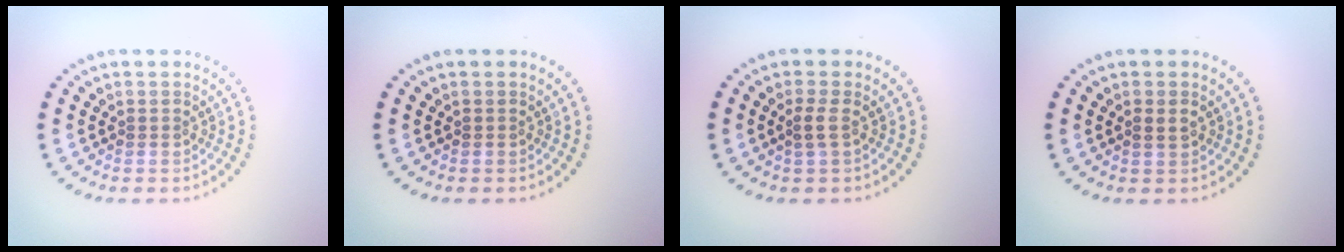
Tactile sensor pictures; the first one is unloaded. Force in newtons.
{"total": 0.0}
{"total": 1.1, "press": 0.9, "slide": 0.6}
{"total": 1.0, "press": 1.0, "slide": 0.2}